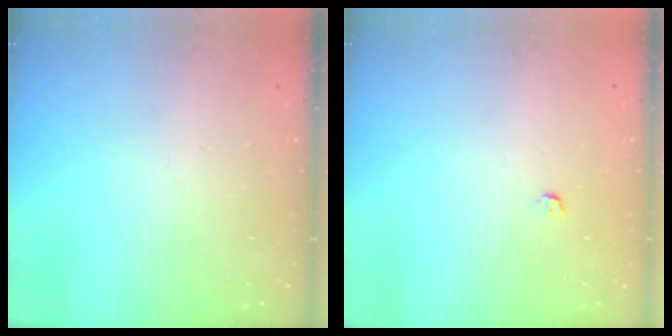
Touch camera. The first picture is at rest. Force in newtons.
{"total": 3.0, "press": 2.9, "slide": 0.4}